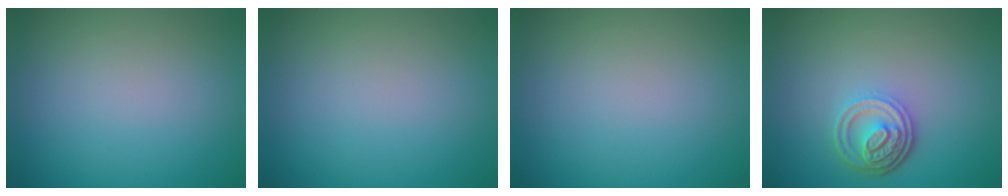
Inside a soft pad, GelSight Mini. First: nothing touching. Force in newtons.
{"total": 0.0}
{"total": 0.0}
{"total": 4.2, "press": 3.2, "slide": 2.7}